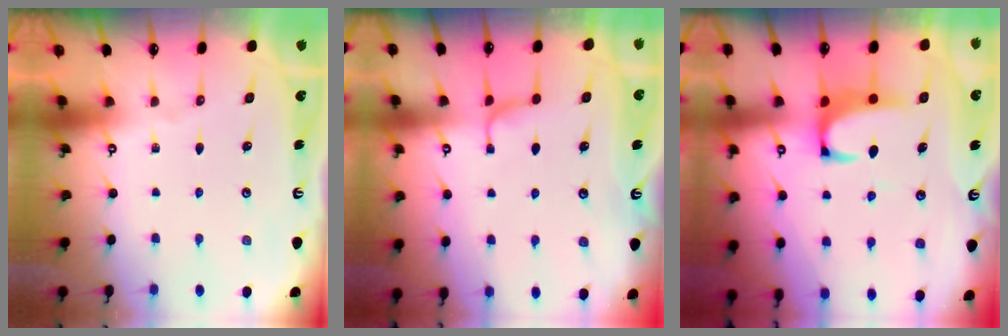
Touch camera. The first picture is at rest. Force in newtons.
{"total": 1.9, "press": 1.8, "slide": 0.6}
{"total": 2.2, "press": 2.0, "slide": 0.9}